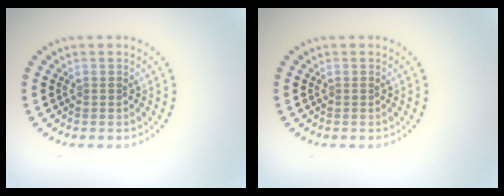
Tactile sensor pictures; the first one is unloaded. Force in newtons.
{"total": 0.0}